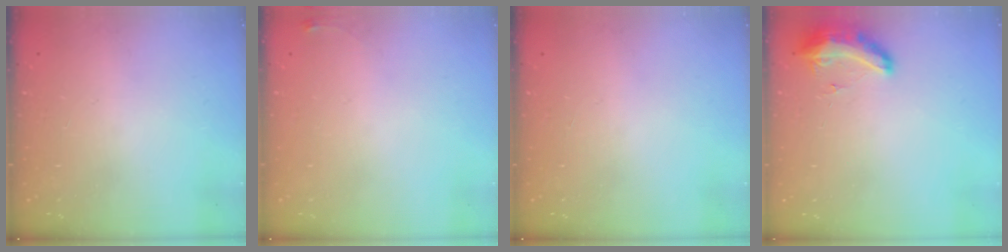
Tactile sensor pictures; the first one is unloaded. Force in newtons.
{"total": 3.4, "press": 3.4, "slide": 0.5}
{"total": 0.9, "press": 0.0, "slide": 0.9}
{"total": 16.9, "press": 11.4, "slide": 12.5}